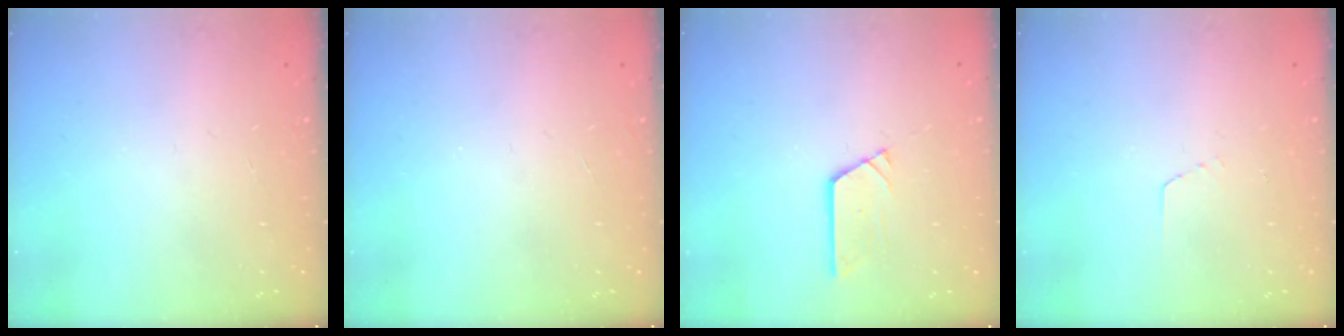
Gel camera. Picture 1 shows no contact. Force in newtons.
{"total": 0.0}
{"total": 2.7, "press": 2.7, "slide": 0.0}
{"total": 2.9, "press": 2.9, "slide": 0.2}